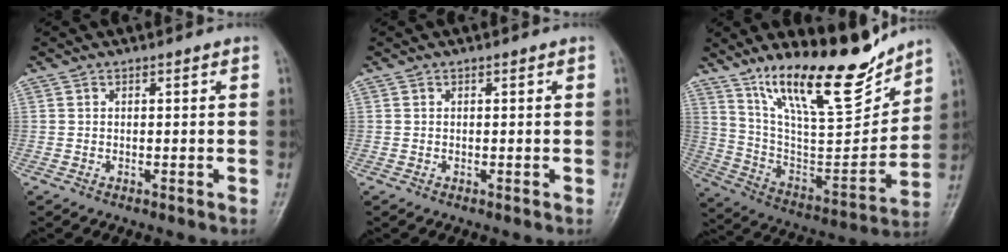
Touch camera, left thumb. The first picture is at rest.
{"total": 0.0}
{"total": 21.9, "force": [16.1, 6.0, 13.6], "torque": [-0.181, -0.098, 0.284]}